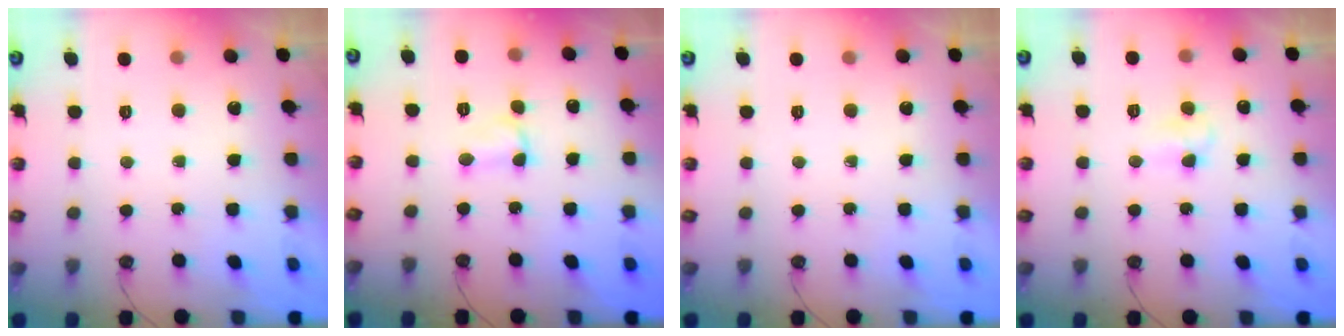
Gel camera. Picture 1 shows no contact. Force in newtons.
{"total": 2.2, "press": 2.2, "slide": 0.4}
{"total": 0.0}
{"total": 4.4, "press": 4.4, "slide": 0.5}